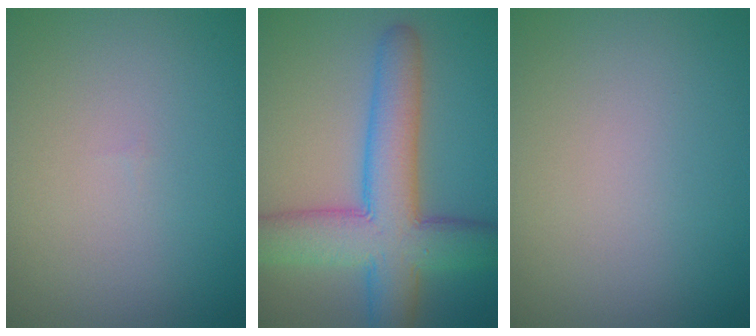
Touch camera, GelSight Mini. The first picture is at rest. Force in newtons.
{"total": 9.2, "press": 9.2, "slide": 0.3}
{"total": 0.0}